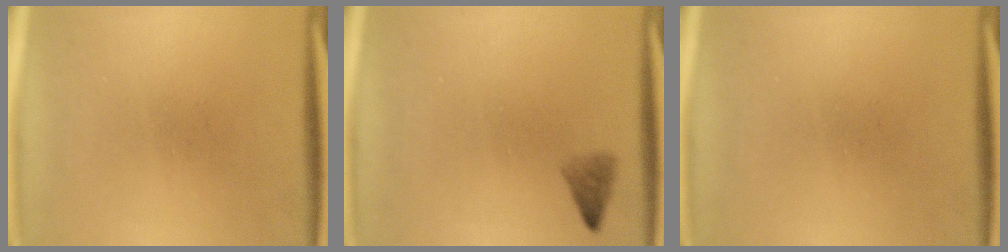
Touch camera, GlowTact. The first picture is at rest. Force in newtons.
{"total": 1.6}
{"total": 0.0}